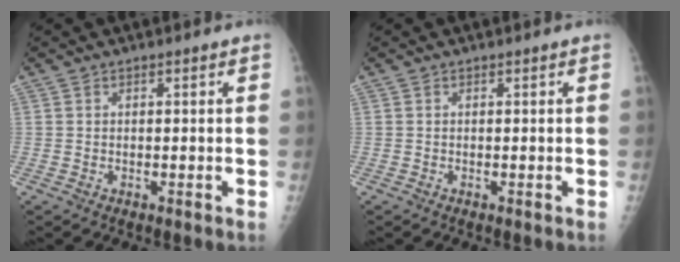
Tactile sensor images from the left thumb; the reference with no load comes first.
{"total": 0.0}